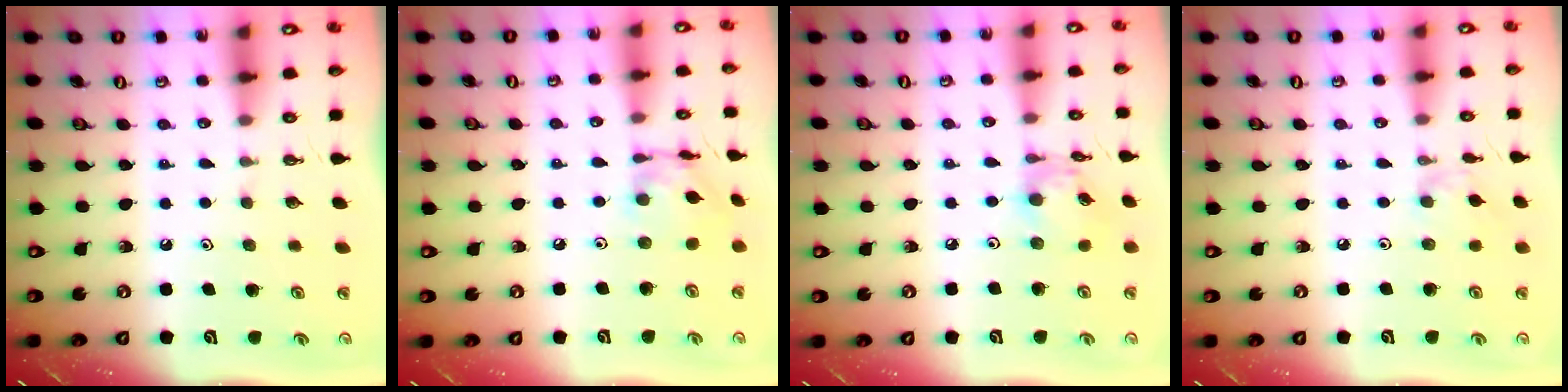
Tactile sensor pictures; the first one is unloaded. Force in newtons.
{"total": 9.7, "press": 9.6, "slide": 0.7}
{"total": 10.6, "press": 10.6, "slide": 0.9}
{"total": 1.8, "press": 1.8, "slide": 0.3}